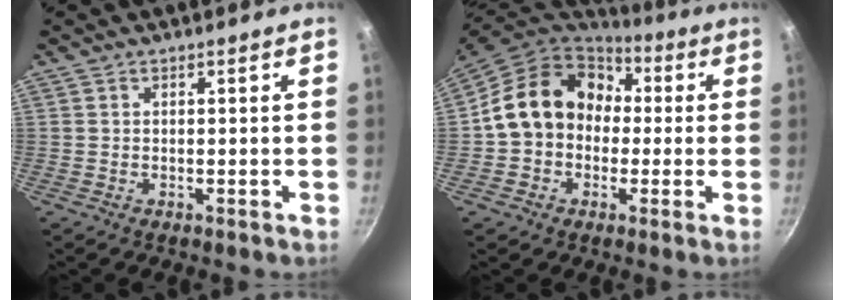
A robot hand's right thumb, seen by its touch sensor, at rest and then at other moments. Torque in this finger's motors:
{"motor_torque": [1.16, 3.38, 1.15, -0.72, 0.45]}